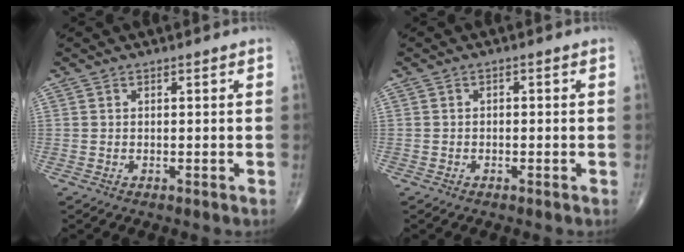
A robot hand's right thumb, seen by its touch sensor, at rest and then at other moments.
{"total": 0.8, "force": [-0.2, 0.6, 0.4], "torque": [0.001, 0.004, -0.006]}